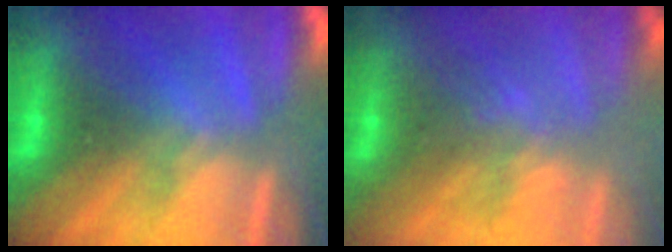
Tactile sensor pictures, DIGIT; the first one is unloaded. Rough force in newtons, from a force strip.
{"total": 2.9}